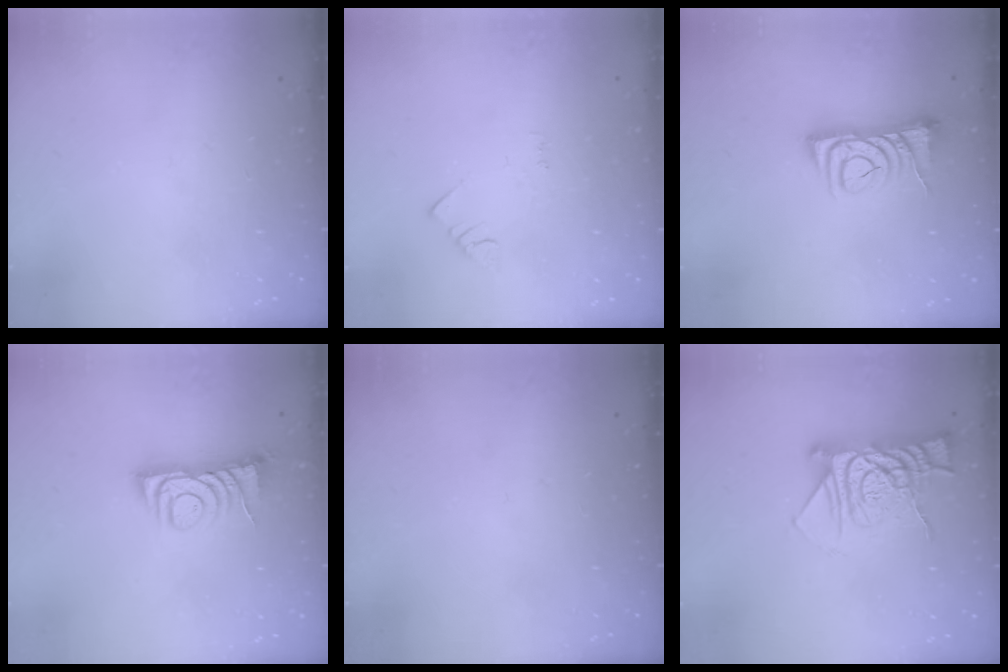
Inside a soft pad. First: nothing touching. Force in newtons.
{"total": 1.5, "press": 1.5, "slide": 0.3}
{"total": 7.1, "press": 7.1, "slide": 1.0}
{"total": 7.0, "press": 7.0, "slide": 0.9}
{"total": 0.0}
{"total": 12.5, "press": 12.5, "slide": 1.1}